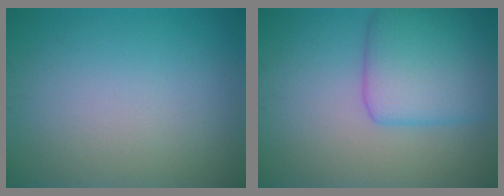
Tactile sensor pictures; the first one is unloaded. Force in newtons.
{"total": 5.8, "press": 5.8, "slide": 0.1}